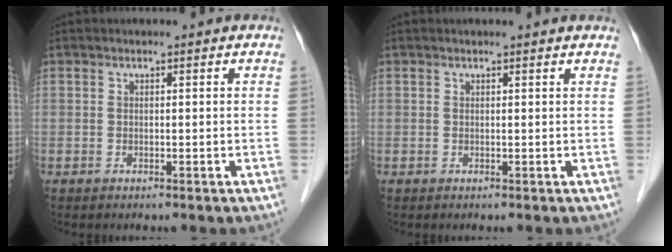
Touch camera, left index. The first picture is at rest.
{"total": 1.9, "force": [1.9, 0.1, 0.4], "torque": [-0.012, 0.007, 0.017]}